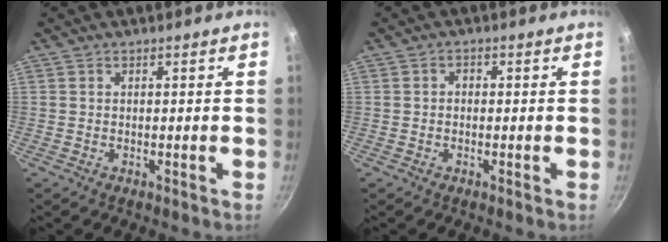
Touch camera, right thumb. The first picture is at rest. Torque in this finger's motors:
{"motor_torque": [-0.34, -0.24, -0.28, -0.05, -0.01]}